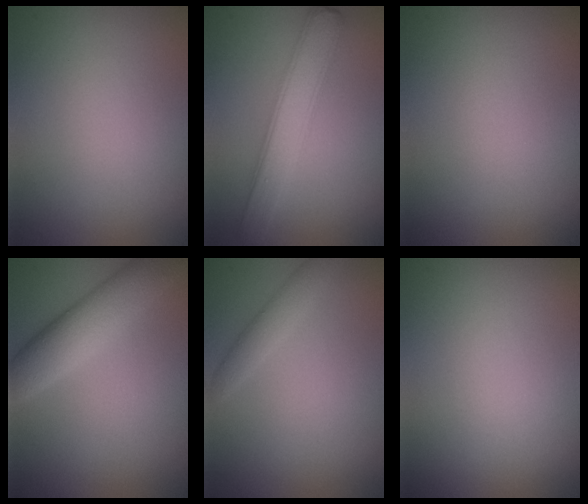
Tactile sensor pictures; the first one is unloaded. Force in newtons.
{"total": 4.3, "press": 4.3, "slide": 0.1}
{"total": 0.0}
{"total": 5.4, "press": 5.4, "slide": 0.1}
{"total": 1.8, "press": 1.8, "slide": 0.1}
{"total": 0.0}